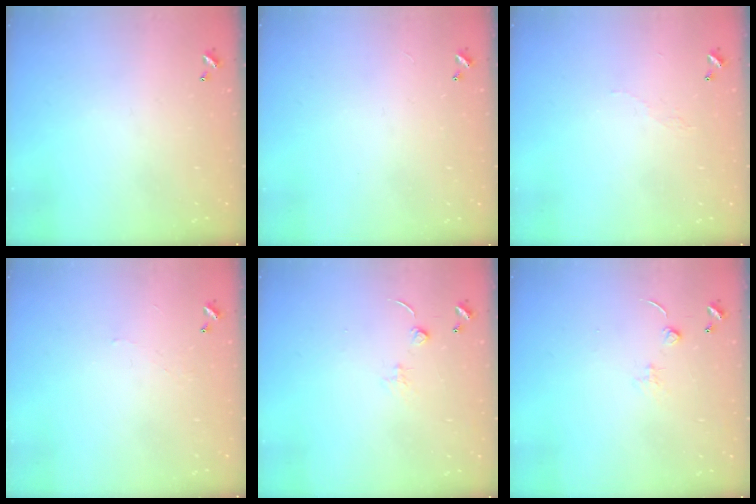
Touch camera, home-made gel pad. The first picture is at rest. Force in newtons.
{"total": 2.8, "press": 2.8, "slide": 0.3}
{"total": 2.9, "press": 2.9, "slide": 0.5}
{"total": 2.1, "press": 2.1, "slide": 0.6}
{"total": 0.9, "press": 0.9, "slide": 0.3}
{"total": 0.9, "press": 0.9, "slide": 0.3}